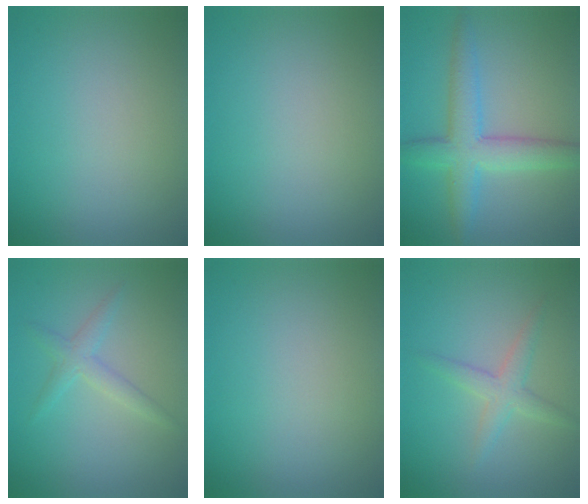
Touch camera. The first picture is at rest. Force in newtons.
{"total": 0.0}
{"total": 5.4, "press": 5.4, "slide": 0.1}
{"total": 1.4, "press": 1.4, "slide": 0.0}
{"total": 0.0}
{"total": 2.3, "press": 2.3, "slide": 0.1}